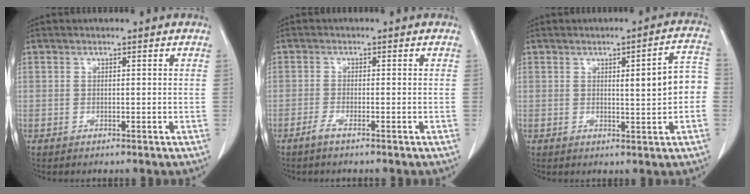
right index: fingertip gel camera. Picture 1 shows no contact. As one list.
[{"total": 1.1, "force": [-0.8, -0.1, 0.7], "torque": [-0.012, -0.001, -0.017]}, {"total": 6.9, "force": [0.2, 1.1, 6.8], "torque": [-0.086, 0.017, 0.005]}]